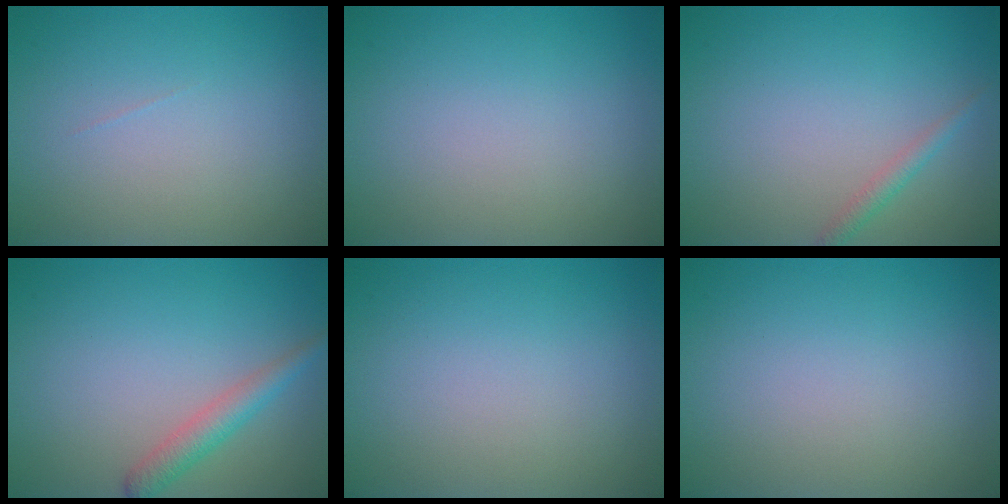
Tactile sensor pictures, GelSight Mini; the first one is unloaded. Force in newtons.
{"total": 0.0}
{"total": 1.3, "press": 1.3, "slide": 0.0}
{"total": 2.5, "press": 2.5, "slide": 0.1}
{"total": 0.0}
{"total": 0.0}